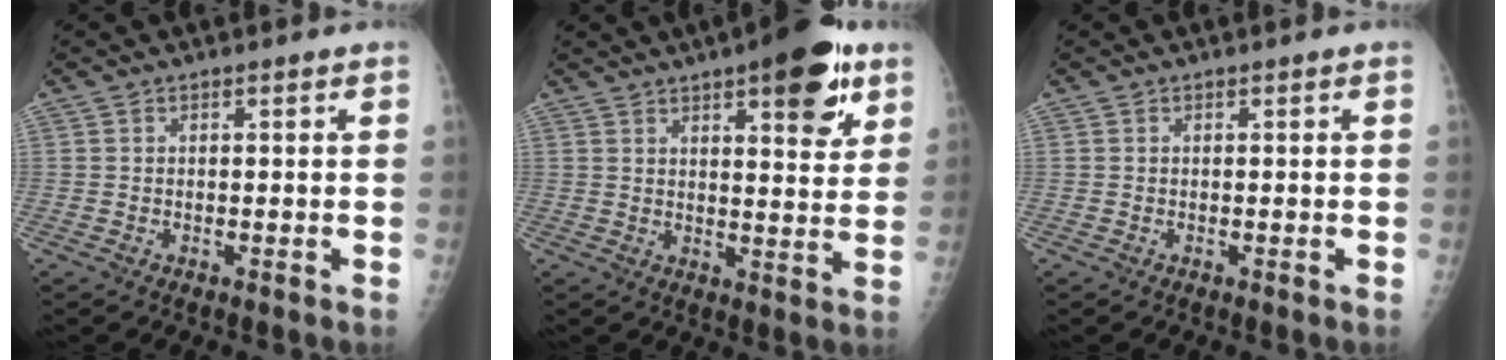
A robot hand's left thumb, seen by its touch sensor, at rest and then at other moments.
{"total": 13.8, "force": [7.4, 4.6, 10.6], "torque": [-0.111, -0.028, 0.097]}
{"total": 0.0}